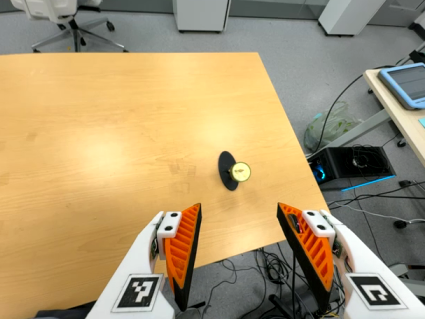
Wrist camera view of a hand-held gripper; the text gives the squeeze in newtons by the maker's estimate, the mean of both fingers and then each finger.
{"total": 0.0}